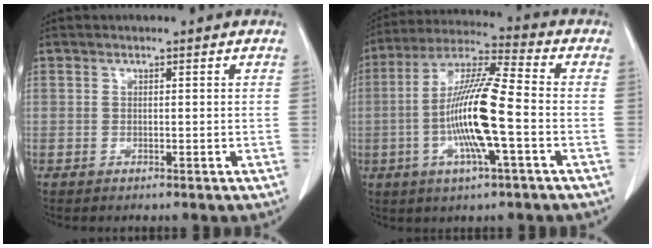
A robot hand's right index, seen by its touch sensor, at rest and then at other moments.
{"total": 14.0, "force": [-2.7, 0.8, 13.7], "torque": [-0.268, 0.001, -0.055]}